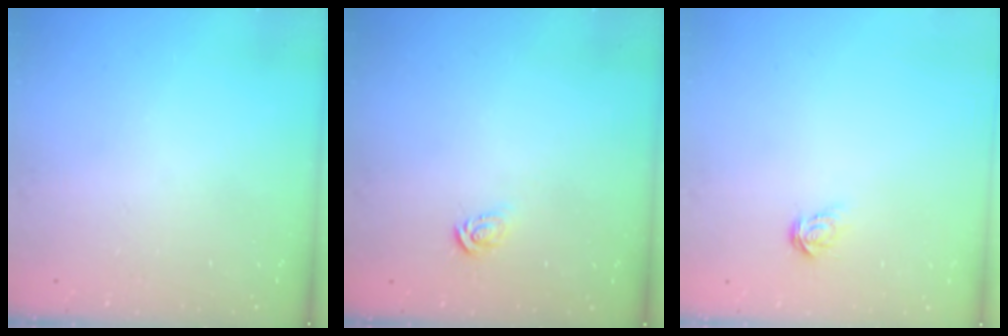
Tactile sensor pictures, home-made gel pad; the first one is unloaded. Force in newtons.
{"total": 3.1, "press": 3.1, "slide": 0.0}
{"total": 4.4, "press": 4.4, "slide": 0.3}